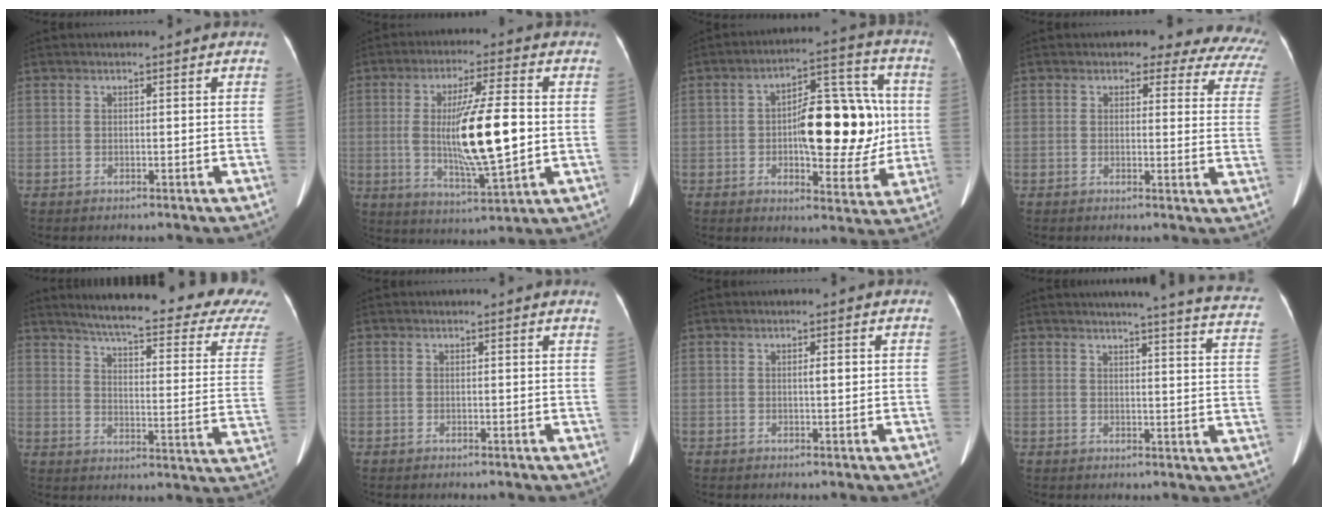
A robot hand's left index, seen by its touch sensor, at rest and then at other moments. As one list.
[{"total": 13.9, "force": [-0.2, 1.5, 13.8], "torque": [-0.254, -0.012, -0.001]}, {"total": 15.1, "force": [0.1, 6.1, 13.8], "torque": [-0.197, 0.032, 0.007]}, {"total": 13.4, "force": [11.0, 5.4, 5.3], "torque": [-0.032, -0.019, 0.088]}, {"total": 25.6, "force": [22.9, 1.5, 11.3], "torque": [-0.158, -0.083, 0.269]}, {"total": 1.5, "force": [1.4, -0.1, 0.4], "torque": [-0.016, -0.005, 0.005]}, {"total": 1.1, "force": [0.3, 0.1, 1.1], "torque": [-0.019, 0.001, 0.004]}, {"total": 20.6, "force": [18.5, 0.5, 9.0], "torque": [-0.111, -0.061, 0.196]}]